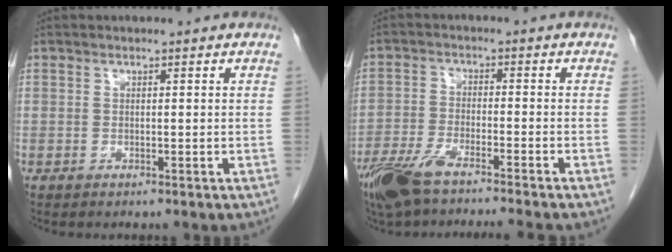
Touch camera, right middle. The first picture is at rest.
{"total": 10.0, "force": [-8.1, 0.5, 5.8], "torque": [-0.106, -0.023, -0.141]}